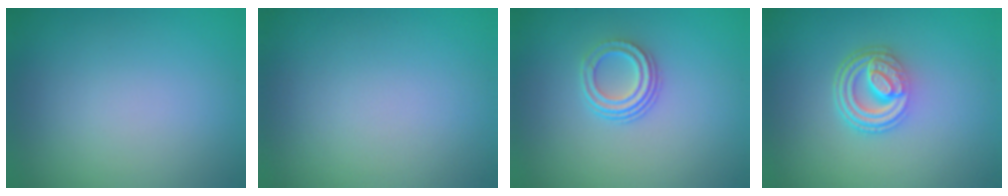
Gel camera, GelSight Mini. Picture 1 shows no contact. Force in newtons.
{"total": 0.0}
{"total": 3.0, "press": 2.2, "slide": 2.0}
{"total": 4.9, "press": 3.4, "slide": 3.5}